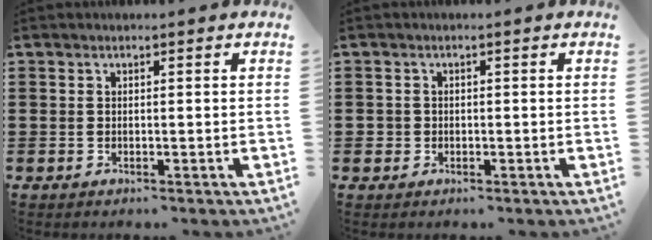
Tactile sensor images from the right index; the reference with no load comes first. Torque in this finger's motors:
{"motor_torque": [0.66, 0.28, 0.08, 0.01]}